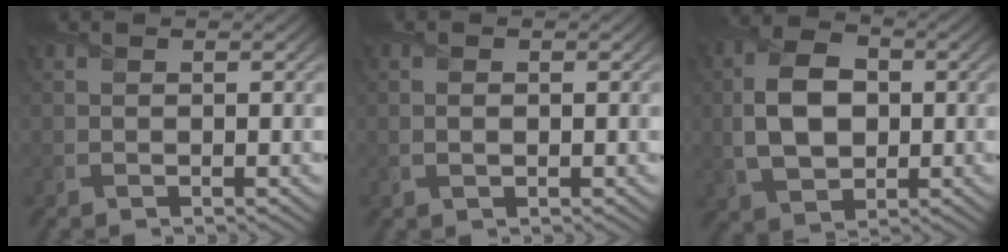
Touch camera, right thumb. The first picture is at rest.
{"total": 1.2, "force": [0.0, 0.8, 0.9], "torque": [-0.018, -0.001, 0.003]}
{"total": 8.4, "force": [0.0, 5.7, 6.2], "torque": [-0.133, 0.000, -0.005]}